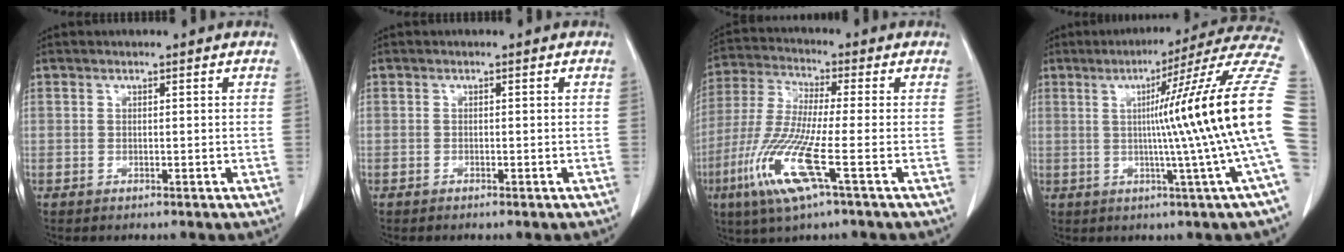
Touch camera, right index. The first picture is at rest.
{"total": 0.6, "force": [-0.5, 0.0, 0.2], "torque": [-0.006, -0.001, -0.008]}
{"total": 12.4, "force": [-4.9, 0.3, 11.4], "torque": [-0.249, -0.027, -0.102]}
{"total": 20.1, "force": [0.2, -3.1, 19.8], "torque": [-0.207, 0.016, -0.012]}